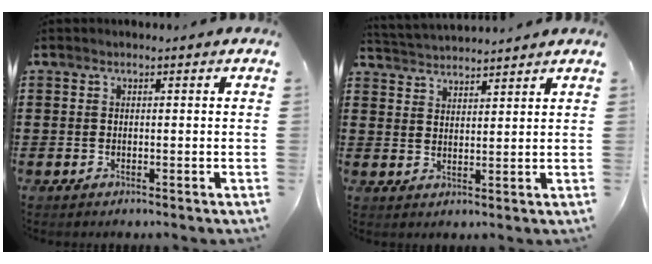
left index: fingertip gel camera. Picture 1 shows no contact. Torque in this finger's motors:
{"motor_torque": [0.12, -0.24, 0.11, 0.03]}